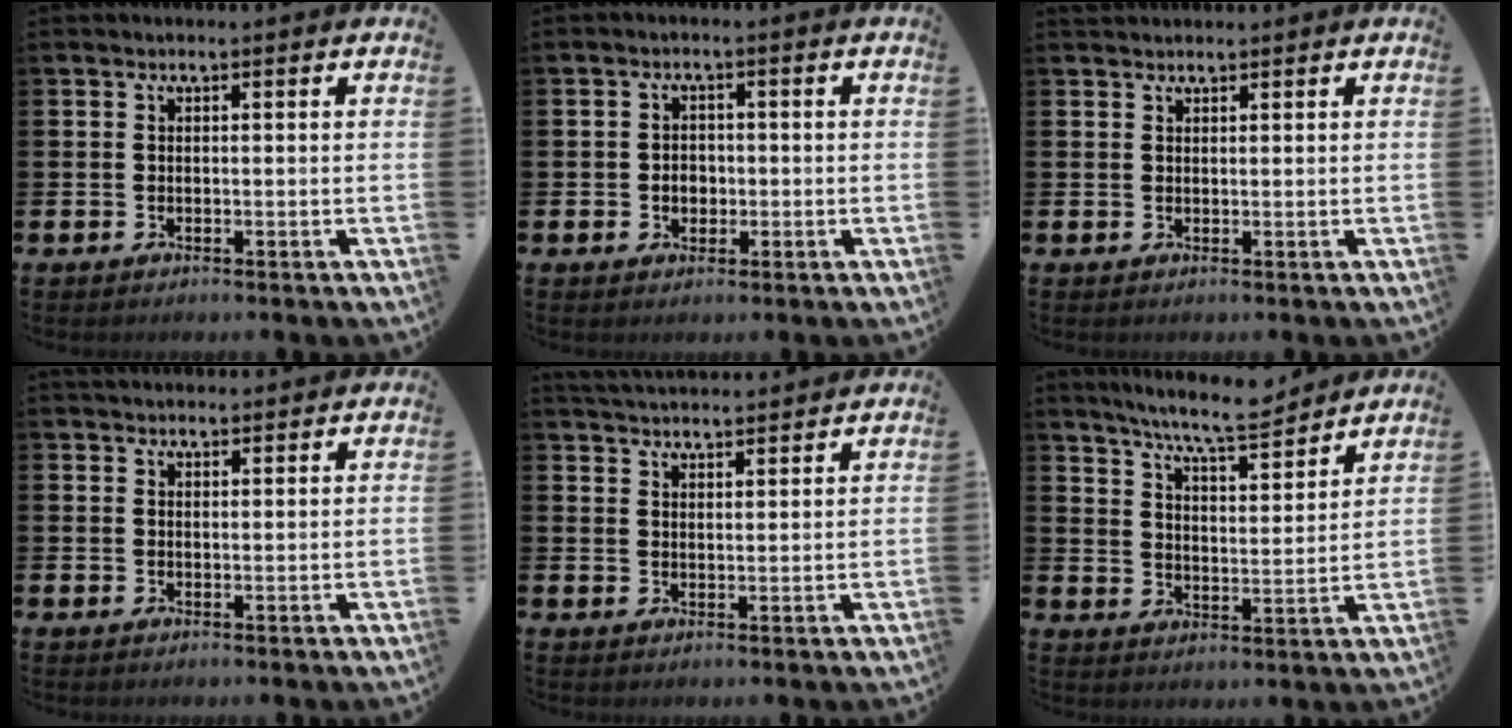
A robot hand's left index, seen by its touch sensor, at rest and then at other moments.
{"total": 2.3, "force": [-0.4, 1.9, 1.2], "torque": [-0.010, 0.001, -0.014]}
{"total": 1.2, "force": [1.1, 0.3, -0.1], "torque": [0.008, 0.001, 0.020]}
{"total": 1.9, "force": [1.9, 0.5, 0.1], "torque": [0.001, -0.005, 0.034]}
{"total": 3.7, "force": [3.7, 0.1, -0.1], "torque": [-0.010, -0.019, 0.068]}
{"total": 8.3, "force": [7.7, 0.6, 2.9], "torque": [-0.078, -0.041, 0.138]}